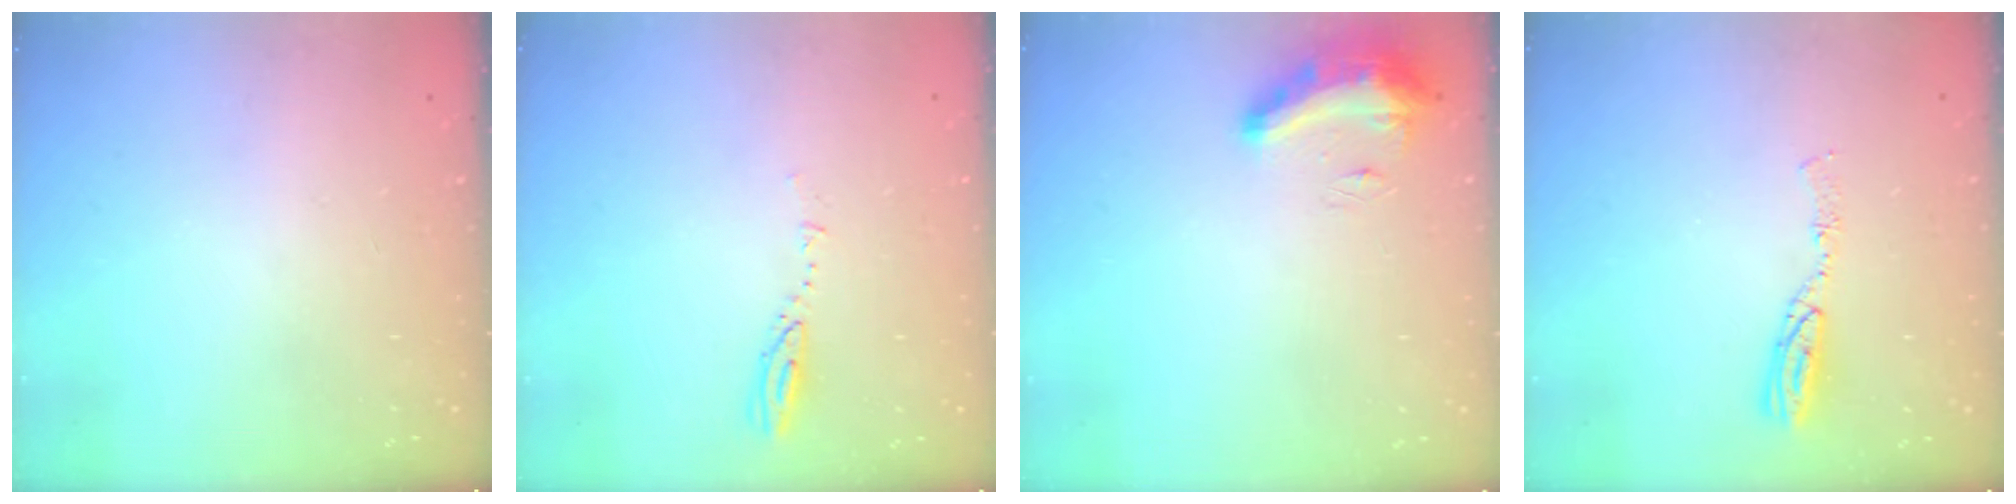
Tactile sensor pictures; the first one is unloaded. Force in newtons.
{"total": 2.9, "press": 2.9, "slide": 0.3}
{"total": 15.9, "press": 10.7, "slide": 11.8}
{"total": 5.4, "press": 5.4, "slide": 0.5}